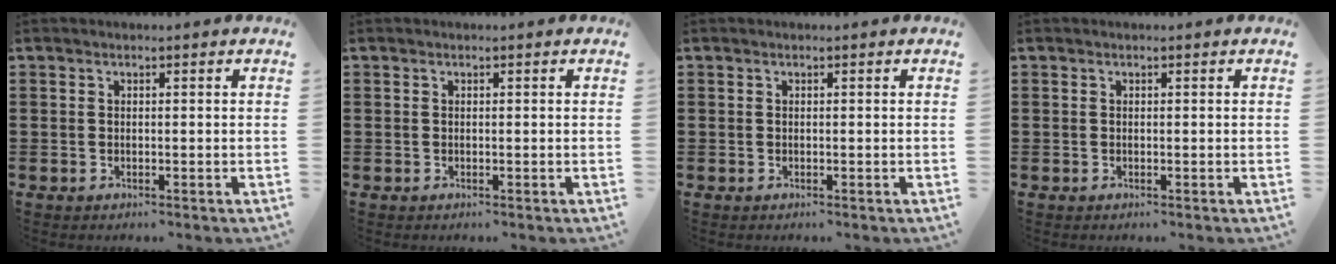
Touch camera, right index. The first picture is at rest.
{"total": 0.0}
{"total": 0.0}
{"total": 0.0}